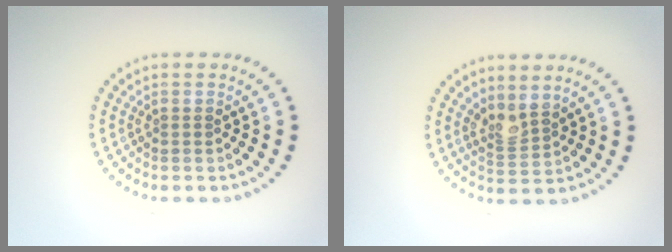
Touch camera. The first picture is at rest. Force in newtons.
{"total": 2.1, "press": 1.6, "slide": 1.3}